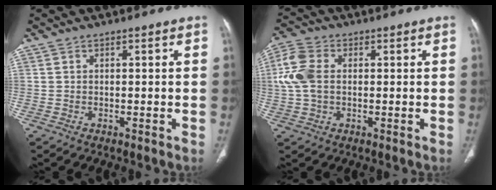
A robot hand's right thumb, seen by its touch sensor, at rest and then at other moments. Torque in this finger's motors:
{"motor_torque": [-0.26, 0.31, 0.97, 0.20, 0.04]}